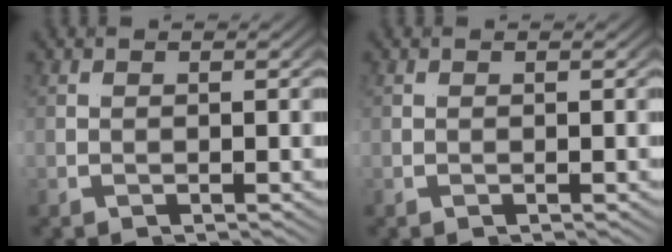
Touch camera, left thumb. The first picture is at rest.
{"total": 0.0}